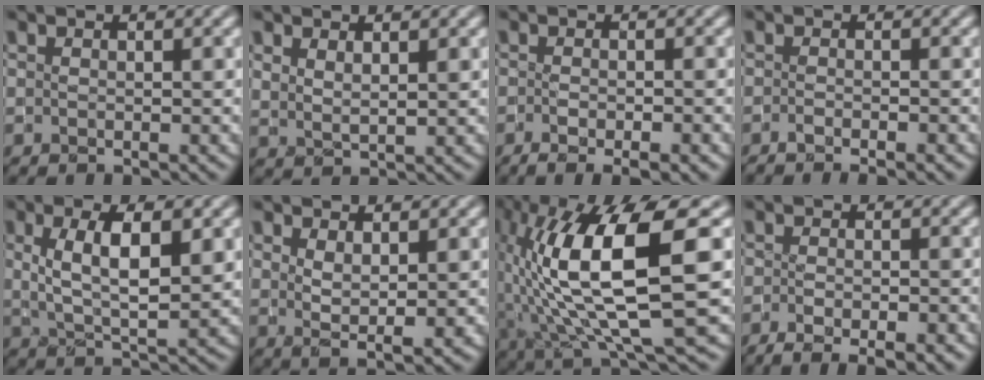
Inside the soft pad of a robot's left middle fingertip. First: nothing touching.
{"total": 1.7, "force": [1.4, 0.5, 0.8], "torque": [-0.018, -0.002, 0.031]}
{"total": 3.7, "force": [-2.1, 1.0, 2.8], "torque": [-0.042, -0.003, -0.027]}
{"total": 3.0, "force": [-2.0, 0.7, 2.2], "torque": [-0.031, 0.001, -0.033]}
{"total": 6.0, "force": [1.4, 2.3, 5.3], "torque": [-0.098, 0.004, 0.030]}
{"total": 2.4, "force": [1.1, 0.7, 2.0], "torque": [-0.038, -0.008, 0.027]}
{"total": 12.9, "force": [1.5, 3.7, 12.3], "torque": [-0.228, 0.004, 0.034]}
{"total": 4.7, "force": [-2.9, 1.3, 3.5], "torque": [-0.045, -0.003, -0.038]}